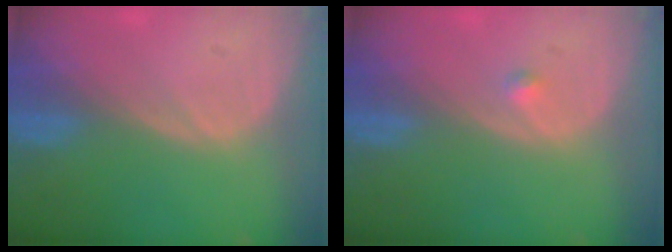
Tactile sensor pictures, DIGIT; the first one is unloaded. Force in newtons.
{"total": 0.8, "press": 0.8, "slide": 0.2}